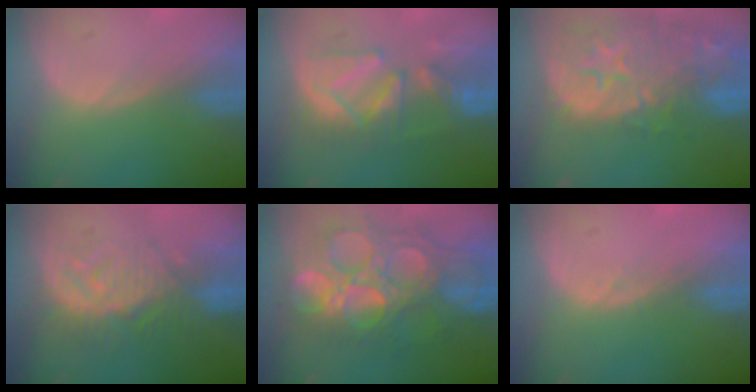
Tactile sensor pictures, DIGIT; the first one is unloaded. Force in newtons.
{"total": 9.0, "press": 9.0, "slide": 0.4}
{"total": 15.1, "press": 12.1, "slide": 9.0}
{"total": 9.3, "press": 8.6, "slide": 3.6}
{"total": 13.6, "press": 13.5, "slide": 1.4}
{"total": 1.0, "press": 0.9, "slide": 0.3}